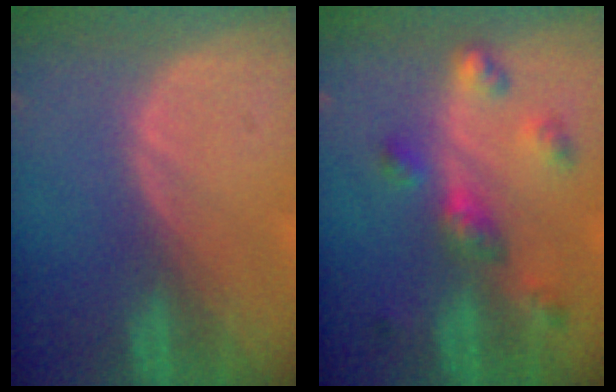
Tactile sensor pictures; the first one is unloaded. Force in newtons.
{"total": 6.3, "press": 5.8, "slide": 2.4}